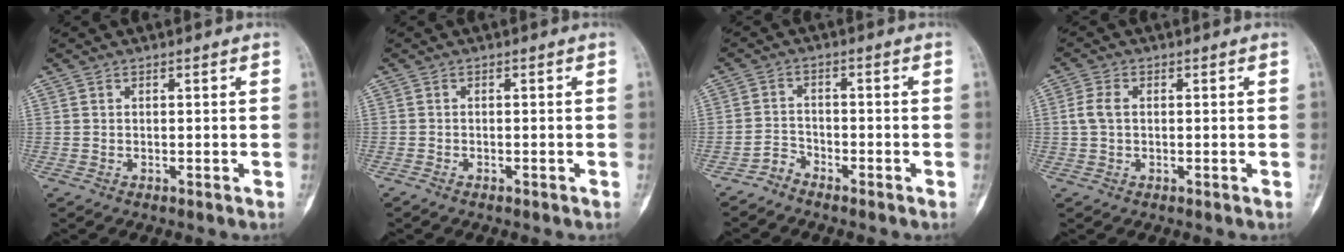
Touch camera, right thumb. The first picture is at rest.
{"total": 0.9, "force": [-0.7, 0.2, 0.5], "torque": [-0.013, 0.005, -0.007]}
{"total": 2.6, "force": [-2.4, 0.8, 0.0], "torque": [0.004, 0.008, -0.051]}
{"total": 3.3, "force": [0.2, 2.1, 2.5], "torque": [-0.061, 0.007, 0.001]}